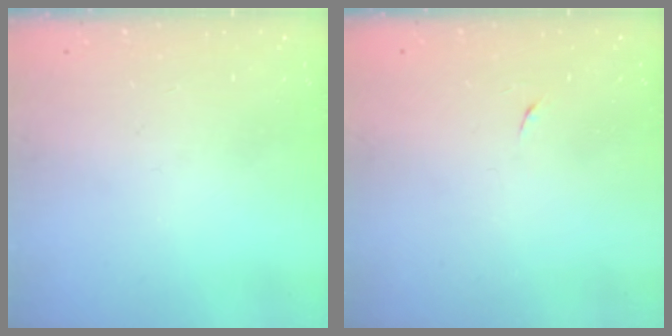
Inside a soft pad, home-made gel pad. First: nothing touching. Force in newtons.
{"total": 3.8, "press": 3.7, "slide": 0.8}